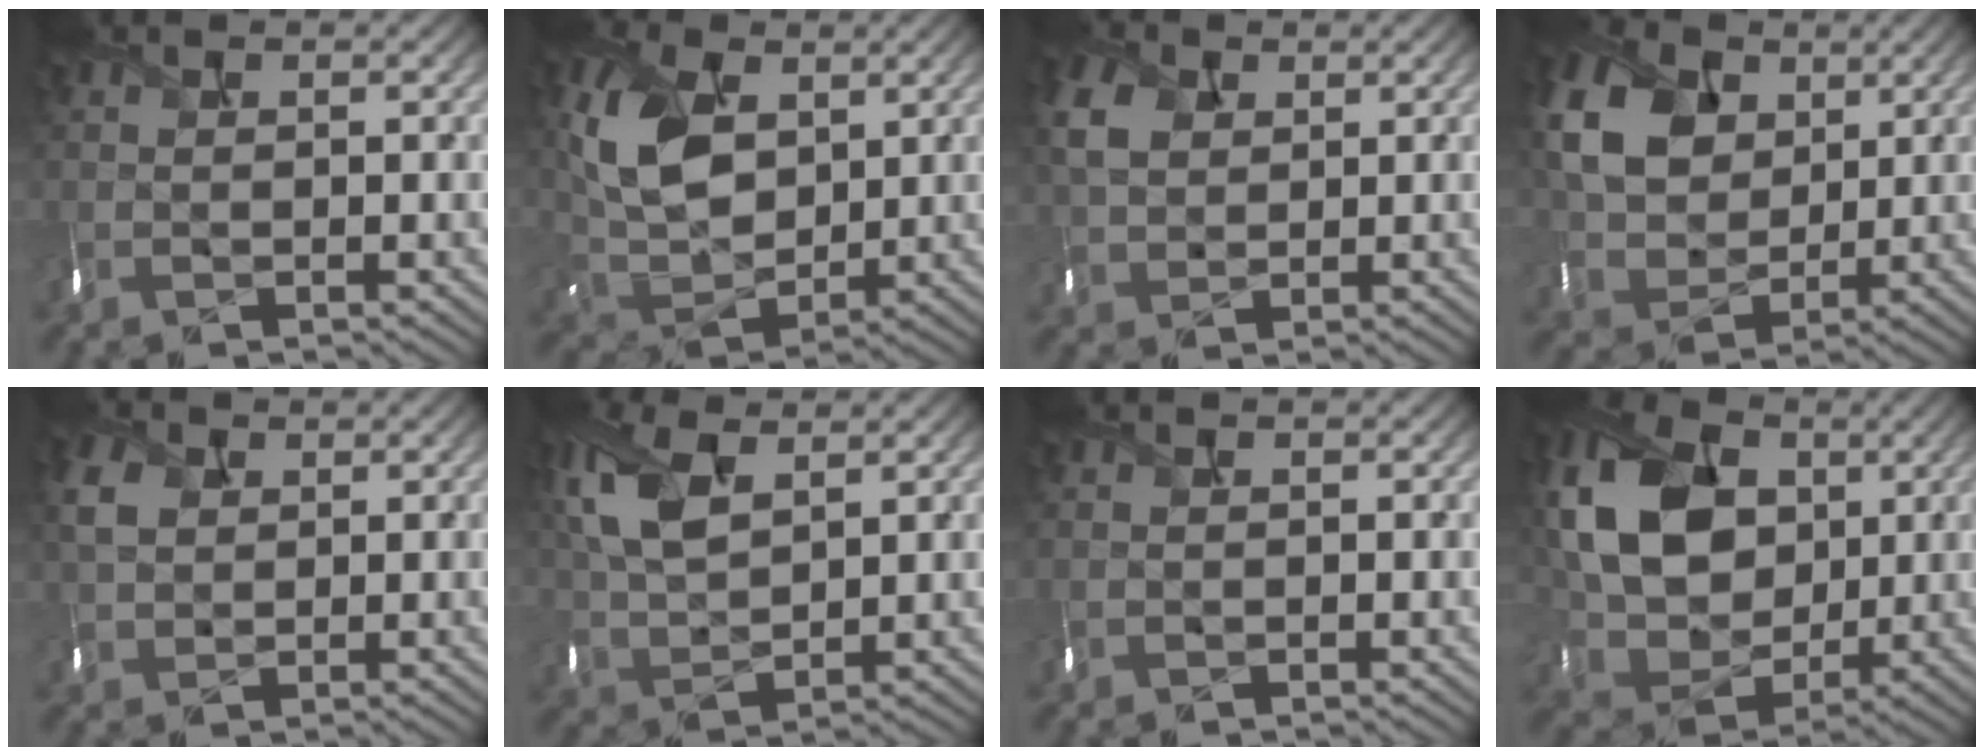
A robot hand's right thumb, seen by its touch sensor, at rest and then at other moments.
{"total": 9.5, "force": [2.7, 6.4, 6.5], "torque": [-0.178, -0.002, 0.059]}
{"total": 4.3, "force": [1.4, 3.6, 1.9], "torque": [-0.070, -0.002, 0.032]}
{"total": 10.5, "force": [3.5, 8.1, 5.6], "torque": [-0.163, 0.005, 0.070]}
{"total": 3.1, "force": [1.0, 2.7, 1.2], "torque": [-0.048, -0.003, 0.024]}
{"total": 8.6, "force": [3.5, 4.6, 6.4], "torque": [-0.189, 0.006, 0.076]}
{"total": 0.0}
{"total": 13.1, "force": [2.9, 10.1, 7.8], "torque": [-0.195, 0.008, 0.054]}